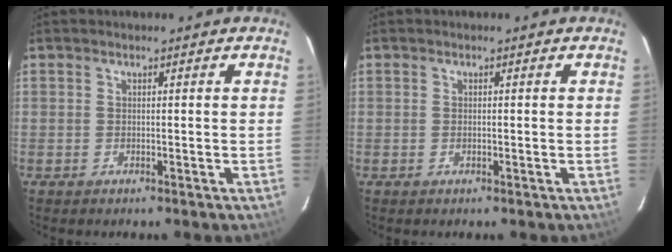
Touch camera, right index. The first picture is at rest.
{"total": 0.0}